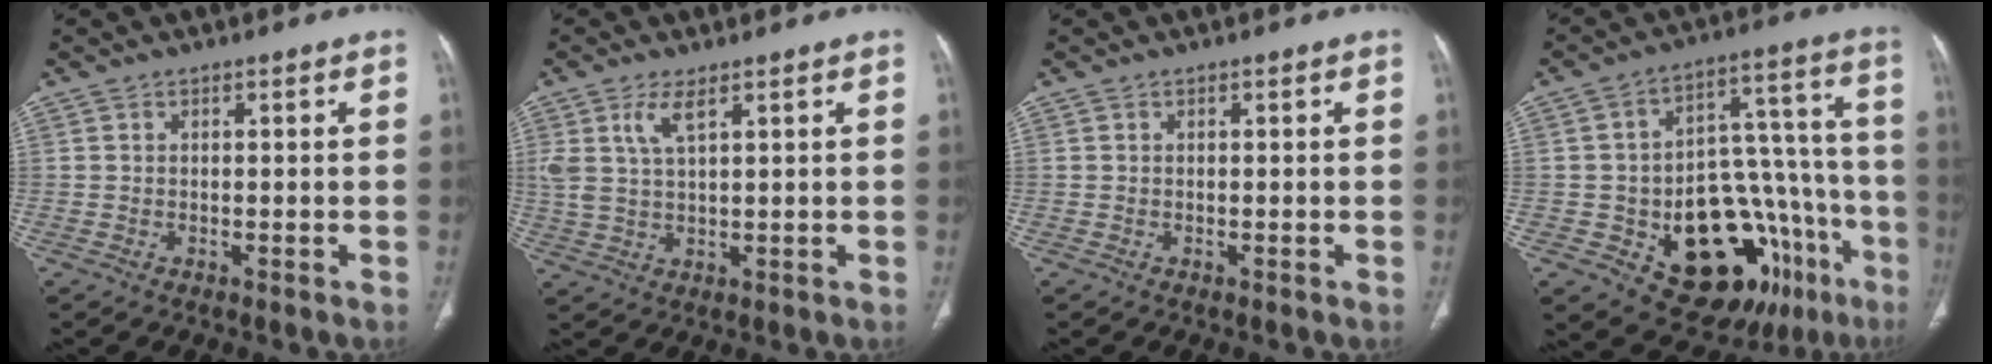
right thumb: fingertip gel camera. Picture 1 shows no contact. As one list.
[{"total": 5.0, "force": [2.6, 1.7, 4.0], "torque": [-0.090, -0.009, 0.062]}, {"total": 0.0}, {"total": 25.4, "force": [-10.8, 14.0, 18.3], "torque": [-0.183, 0.082, -0.137]}]